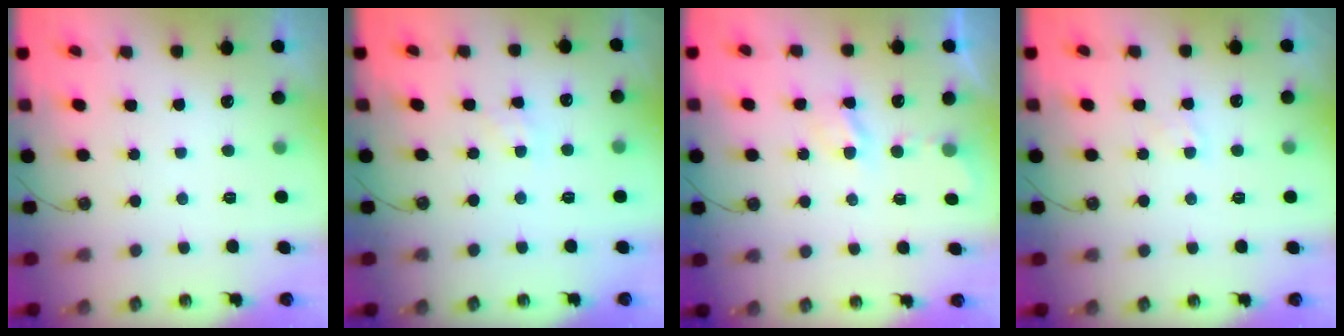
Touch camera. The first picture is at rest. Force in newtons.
{"total": 2.1, "press": 2.1, "slide": 0.4}
{"total": 3.3, "press": 3.3, "slide": 0.7}
{"total": 4.2, "press": 4.2, "slide": 0.5}